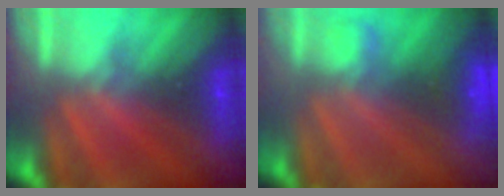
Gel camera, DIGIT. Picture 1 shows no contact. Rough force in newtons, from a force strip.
{"total": 2.6}